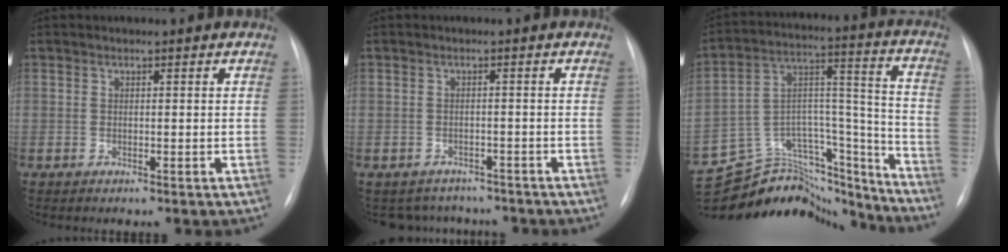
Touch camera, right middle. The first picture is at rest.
{"total": 5.5, "force": [-4.9, 2.5, -0.2], "torque": [0.004, 0.013, -0.058]}
{"total": 23.6, "force": [-21.9, 7.0, 5.1], "torque": [-0.116, 0.052, -0.340]}